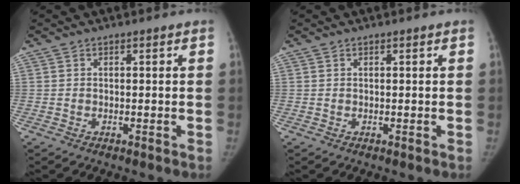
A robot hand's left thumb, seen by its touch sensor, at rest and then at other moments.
{"total": 0.0}